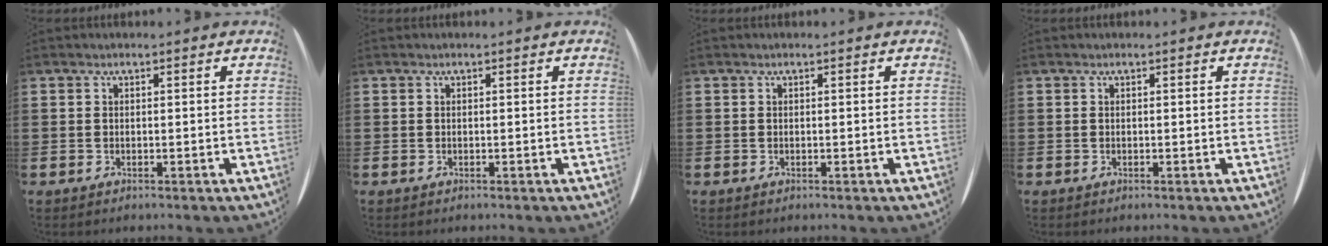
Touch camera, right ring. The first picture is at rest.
{"total": 0.0}
{"total": 0.0}
{"total": 0.0}